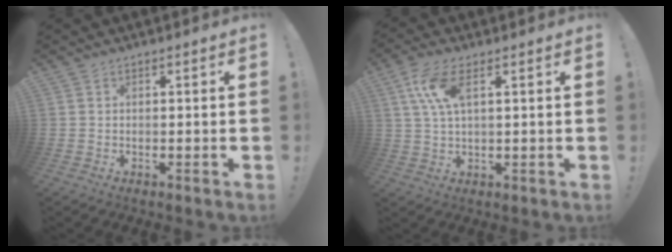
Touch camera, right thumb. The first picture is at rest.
{"total": 8.6, "force": [3.4, 3.2, 7.2], "torque": [-0.136, -0.003, 0.064]}